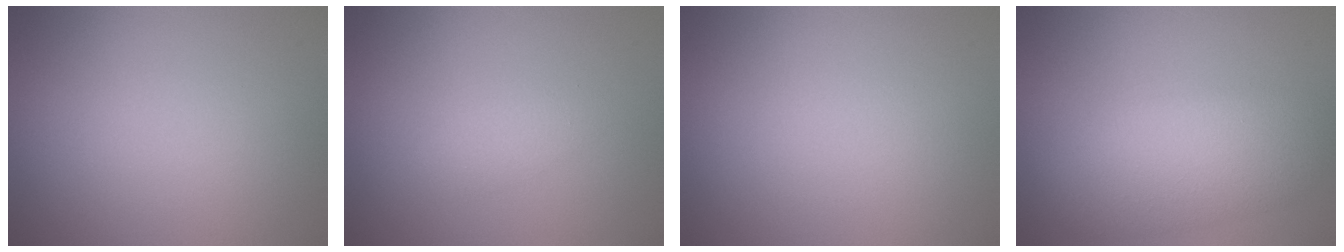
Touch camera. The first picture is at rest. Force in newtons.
{"total": 1.1, "press": 1.1, "slide": 0.0}
{"total": 0.0}
{"total": 5.7, "press": 5.7, "slide": 0.5}